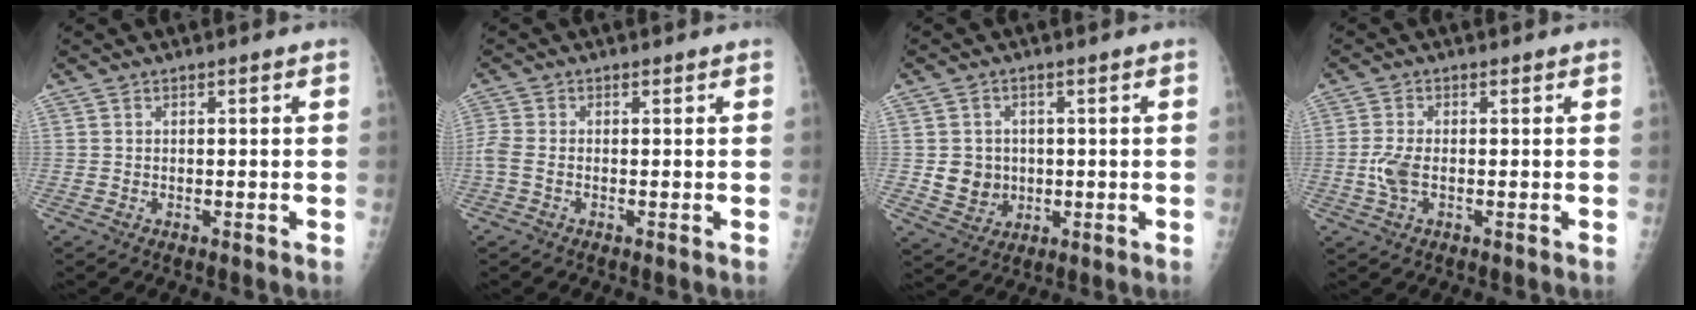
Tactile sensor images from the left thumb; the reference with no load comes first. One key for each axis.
{"total": 2.6, "fx": -0.4, "fy": 1.5, "fz": 2.1, "tx": -0.061, "ty": 0.001, "tz": -0.014}
{"total": 5.8, "fx": 0.1, "fy": 5.4, "fz": 2.2, "tx": -0.004, "ty": 0.000, "tz": 0.012}
{"total": 3.7, "fx": -0.4, "fy": 1.9, "fz": 3.1, "tx": -0.079, "ty": 0.000, "tz": -0.011}